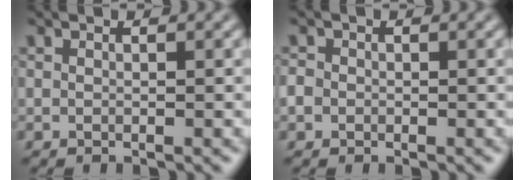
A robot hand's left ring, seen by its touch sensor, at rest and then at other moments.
{"total": 1.4, "force": [-0.5, 1.2, 0.3], "torque": [-0.005, 0.003, -0.008]}